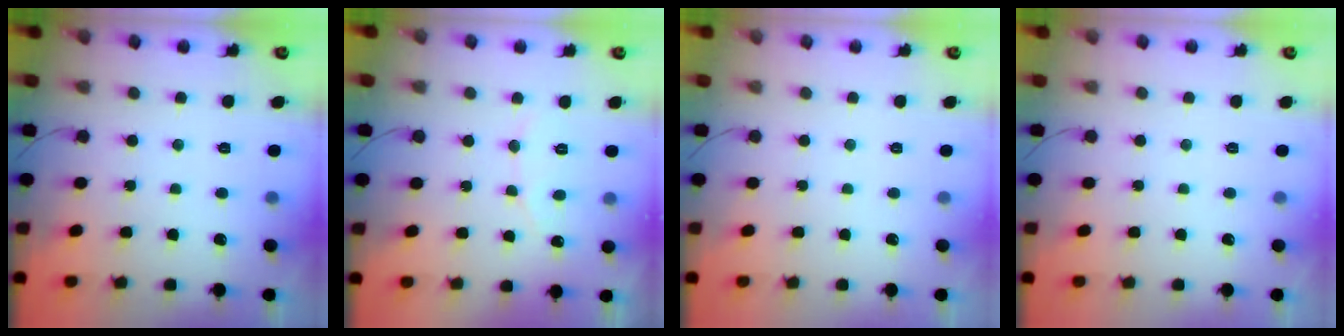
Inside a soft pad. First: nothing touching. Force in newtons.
{"total": 5.7, "press": 5.7, "slide": 0.3}
{"total": 0.0}
{"total": 0.0}